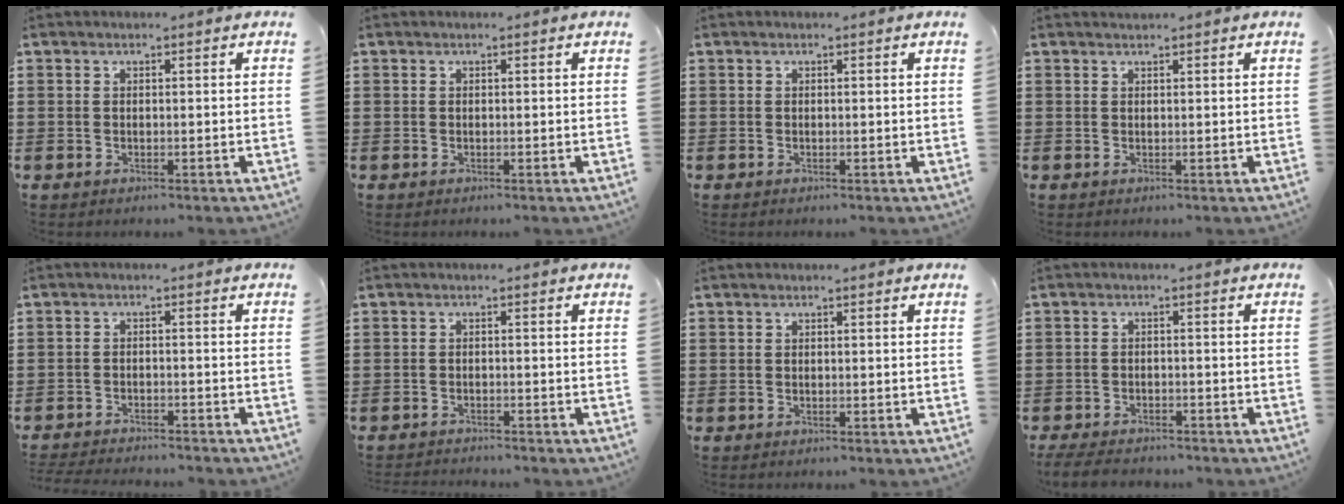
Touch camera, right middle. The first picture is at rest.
{"total": 0.0}
{"total": 0.0}
{"total": 0.7, "force": [0.6, 0.2, 0.0], "torque": [-0.001, 0.000, 0.013]}
{"total": 2.6, "force": [-2.6, 0.0, 0.1], "torque": [-0.012, -0.004, -0.057]}
{"total": 1.3, "force": [-1.3, 0.0, 0.0], "torque": [-0.003, 0.002, -0.028]}
{"total": 0.0}
{"total": 3.1, "force": [-3.0, 0.6, 0.5], "torque": [-0.018, 0.000, -0.066]}